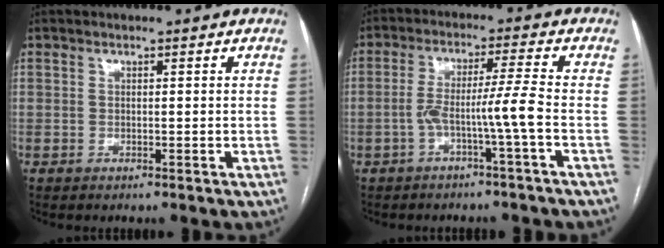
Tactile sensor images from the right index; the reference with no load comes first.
{"total": 5.9, "force": [-2.1, -1.5, 5.3], "torque": [-0.100, 0.018, -0.035]}